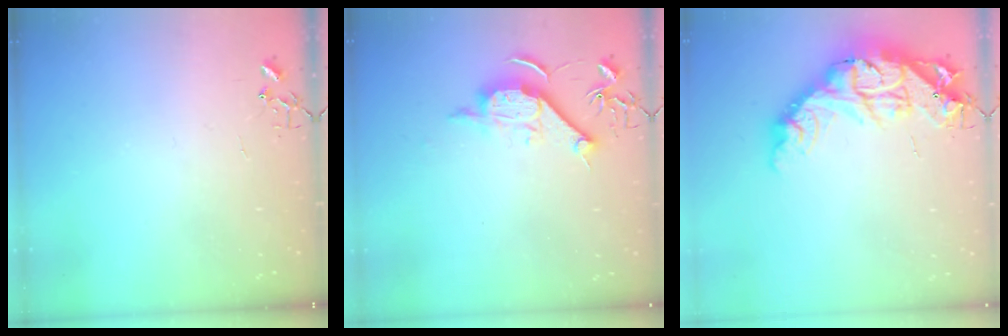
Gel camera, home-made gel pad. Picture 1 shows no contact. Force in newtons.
{"total": 11.3, "press": 11.3, "slide": 0.5}
{"total": 21.4, "press": 21.3, "slide": 2.0}